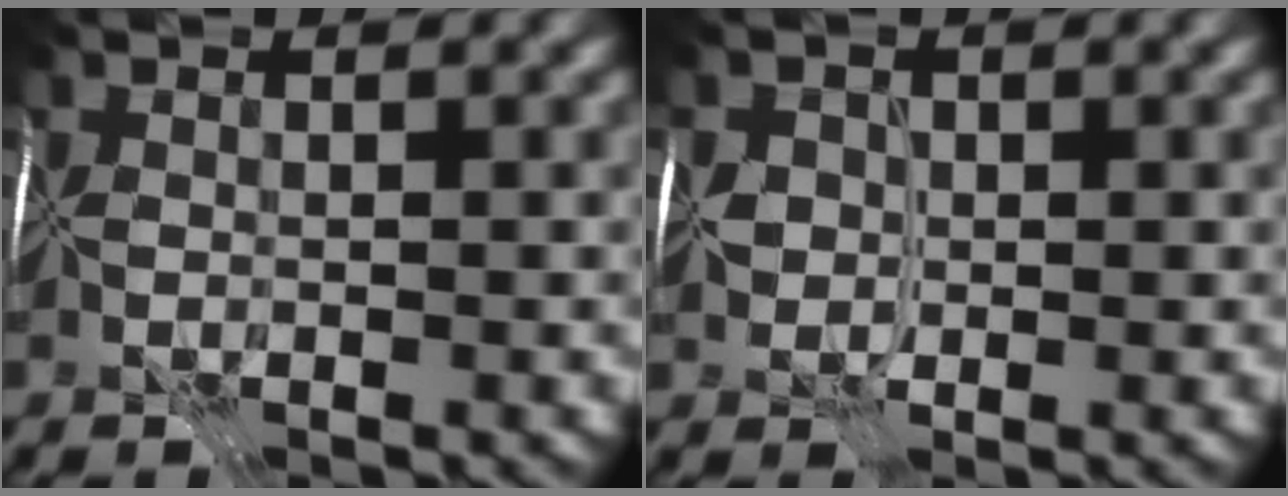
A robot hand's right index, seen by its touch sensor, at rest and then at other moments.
{"total": 2.4, "force": [0.1, 2.0, 1.3], "torque": [-0.022, 0.003, -0.003]}